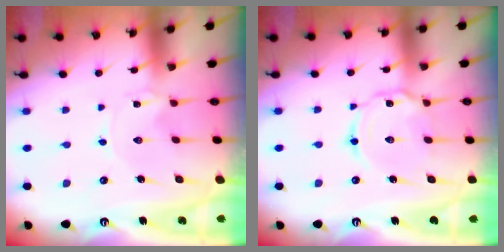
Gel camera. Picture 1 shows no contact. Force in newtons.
{"total": 6.2, "press": 6.2, "slide": 0.5}